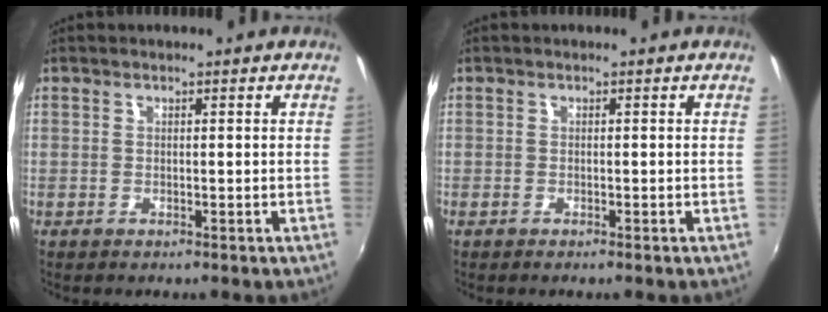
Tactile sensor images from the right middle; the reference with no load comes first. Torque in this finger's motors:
{"motor_torque": [-0.24, -0.14, -0.01, -0.01]}